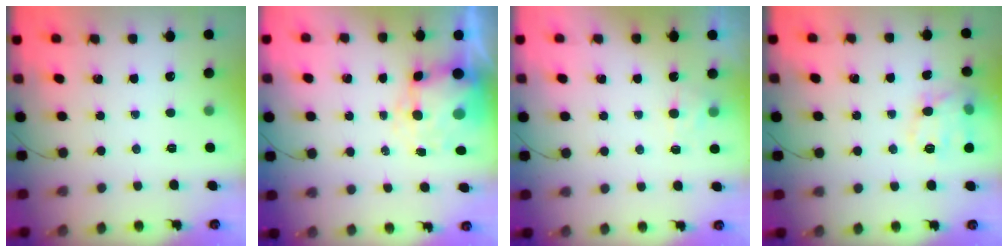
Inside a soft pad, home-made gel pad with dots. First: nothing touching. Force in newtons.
{"total": 8.6, "press": 8.4, "slide": 2.0}
{"total": 5.5, "press": 5.3, "slide": 1.5}
{"total": 13.3, "press": 13.3, "slide": 0.3}